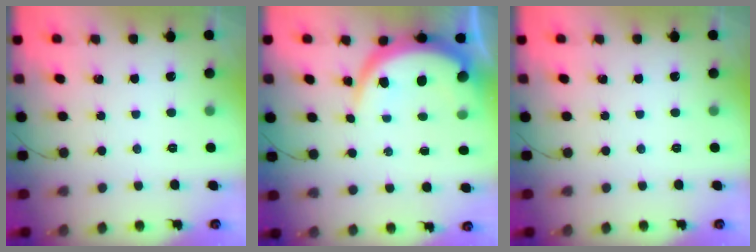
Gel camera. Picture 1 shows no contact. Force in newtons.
{"total": 10.5, "press": 10.4, "slide": 1.1}
{"total": 0.0}